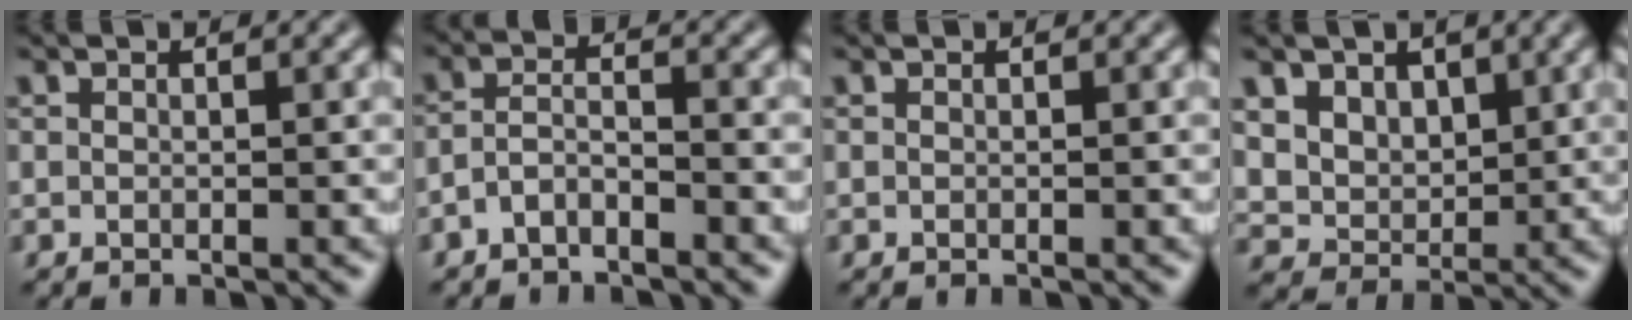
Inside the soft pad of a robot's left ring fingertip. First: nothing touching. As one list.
[{"total": 2.3, "force": [-1.5, 0.9, 1.4], "torque": [-0.030, 0.008, -0.036]}, {"total": 0.0}, {"total": 5.1, "force": [2.4, 4.0, 2.1], "torque": [-0.059, -0.012, 0.055]}]